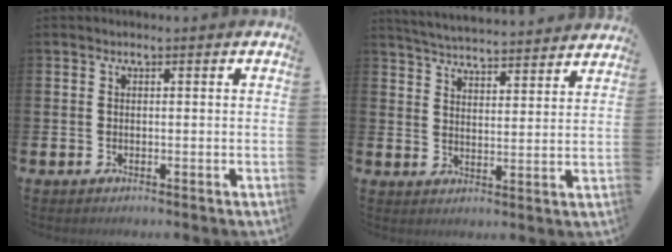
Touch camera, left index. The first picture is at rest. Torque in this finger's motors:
{"motor_torque": [-0.80, -0.82, -0.46, 0.17]}